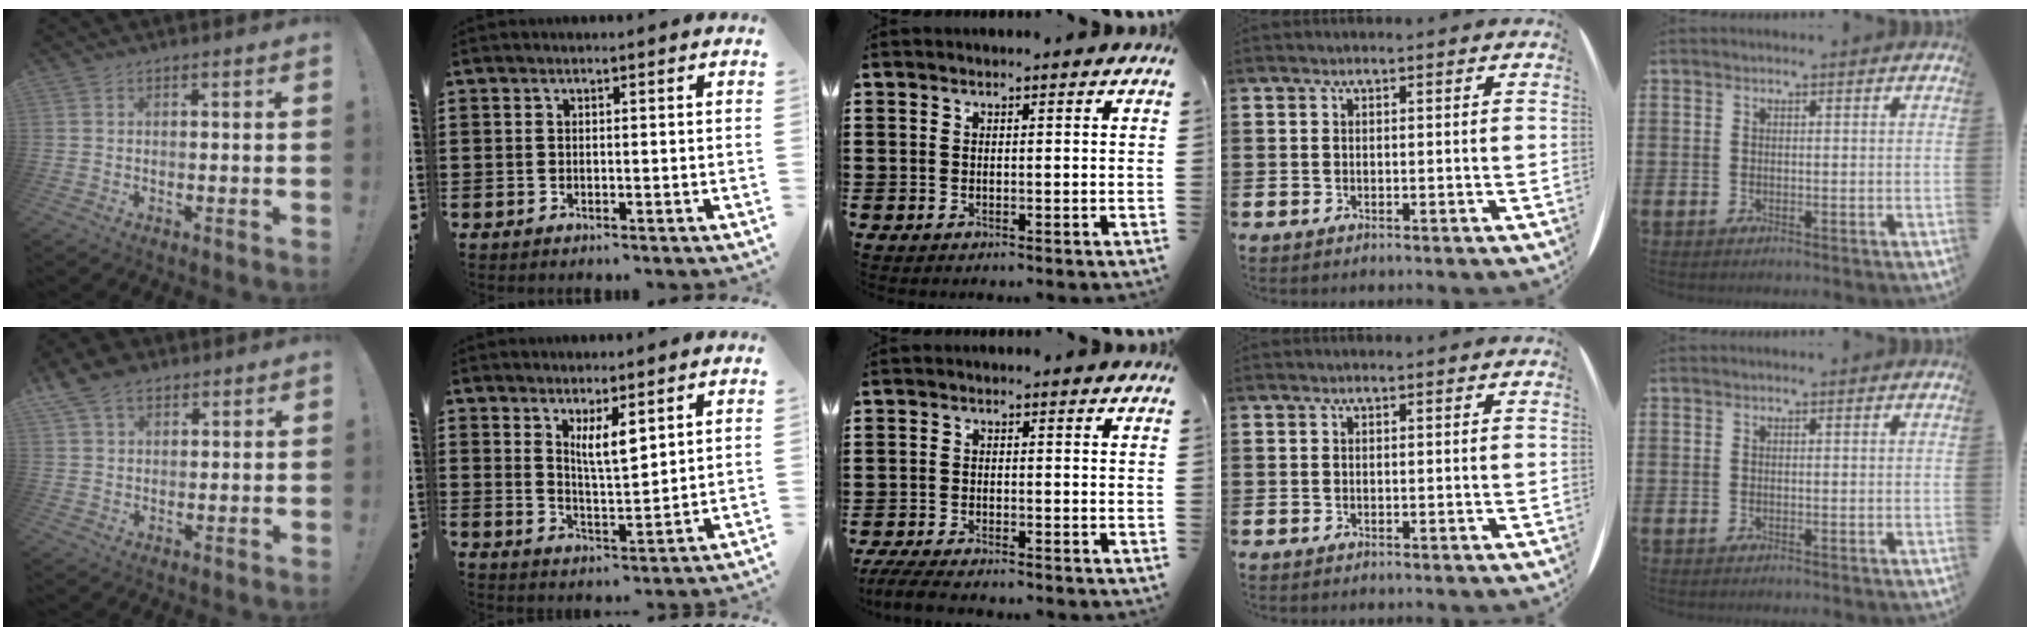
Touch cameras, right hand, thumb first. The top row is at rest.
{"thumb": {"total": 8.0, "force": [5.1, 4.8, 3.7], "torque": [-0.063, -0.014, 0.100]}, "index": {"total": 4.8, "force": [3.0, 1.1, 3.6], "torque": [-0.078, -0.002, 0.052]}, "middle": {"total": 3.0, "force": [-2.8, 0.1, 1.2], "torque": [-0.033, -0.006, -0.058]}}